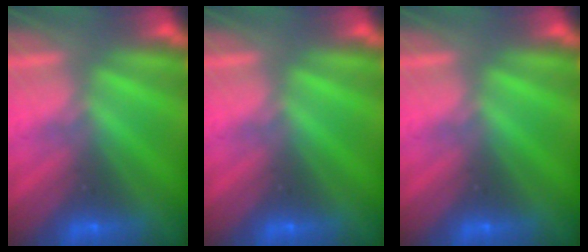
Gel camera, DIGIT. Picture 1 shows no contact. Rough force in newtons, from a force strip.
{"total": 0.0}
{"total": 0.0}